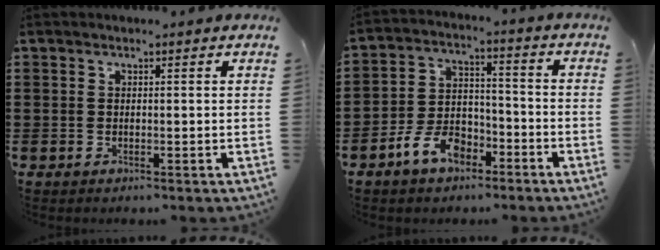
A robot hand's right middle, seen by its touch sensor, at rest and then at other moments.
{"total": 7.3, "force": [-4.8, 3.9, 3.8], "torque": [-0.081, 0.020, -0.093]}